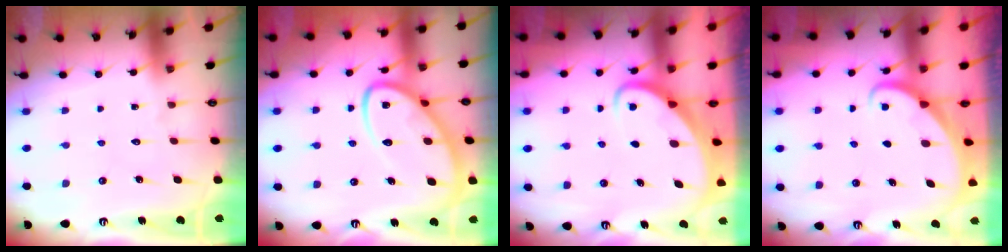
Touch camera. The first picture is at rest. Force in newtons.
{"total": 12.9, "press": 12.8, "slide": 1.3}
{"total": 2.8, "press": 2.8, "slide": 0.3}
{"total": 2.0, "press": 2.0, "slide": 0.3}